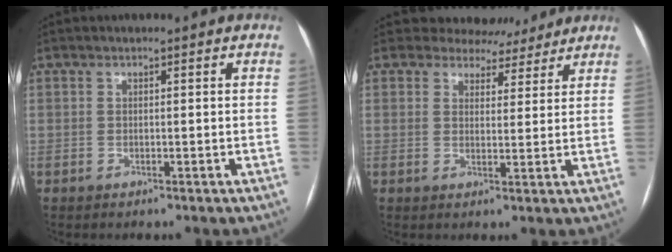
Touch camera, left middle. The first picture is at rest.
{"total": 6.8, "force": [6.2, 3.0, -0.1], "torque": [0.016, 0.002, 0.069]}